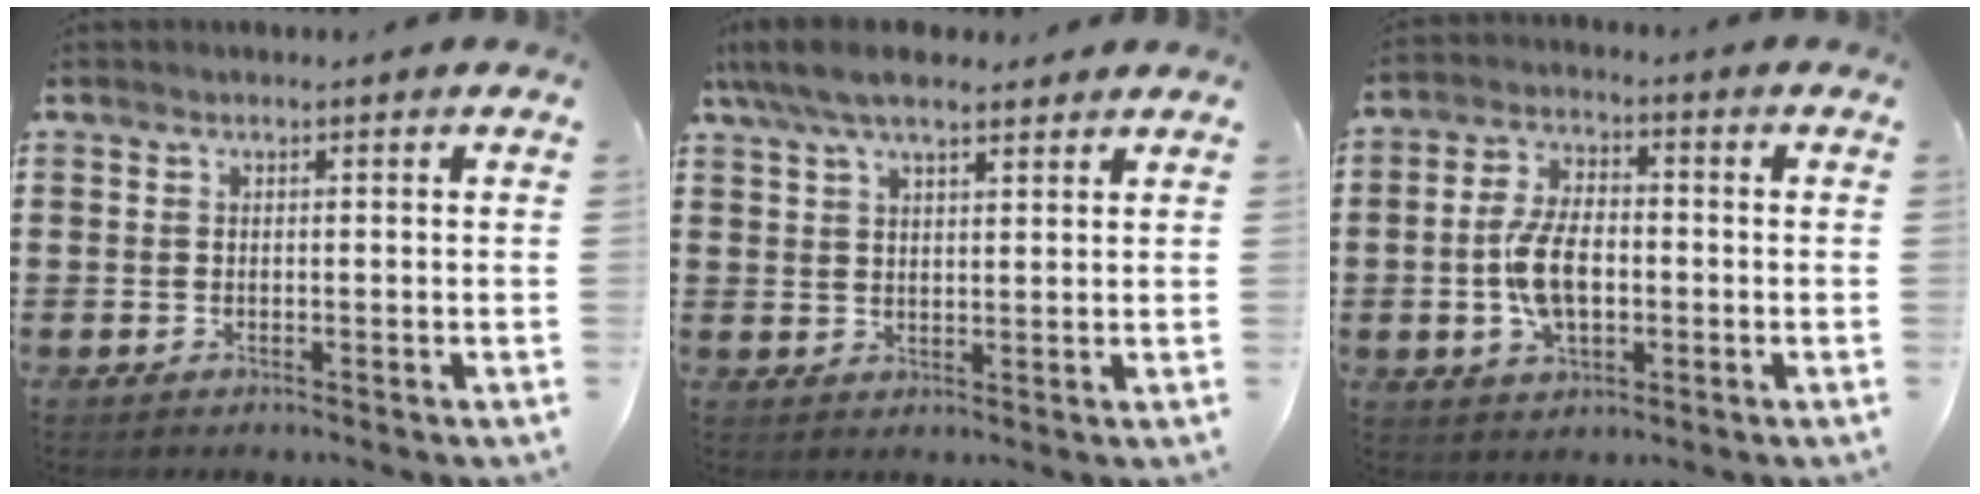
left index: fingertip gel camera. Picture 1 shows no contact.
{"total": 7.1, "force": [5.6, 2.2, 3.8], "torque": [-0.088, -0.004, 0.103]}
{"total": 7.9, "force": [-1.1, 4.2, 6.6], "torque": [-0.151, 0.002, -0.026]}